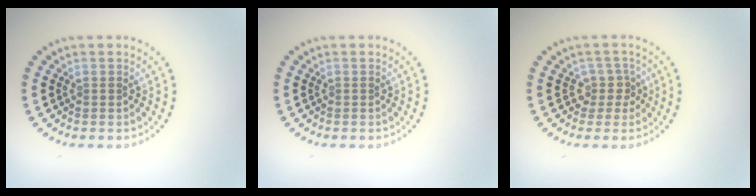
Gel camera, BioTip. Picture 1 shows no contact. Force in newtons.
{"total": 0.0}
{"total": 1.8, "press": 1.3, "slide": 1.3}